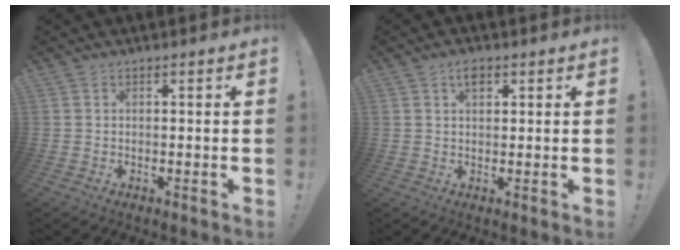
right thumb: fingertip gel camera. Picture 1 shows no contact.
{"total": 3.3, "force": [1.7, 1.8, 2.2], "torque": [-0.034, 0.001, 0.028]}